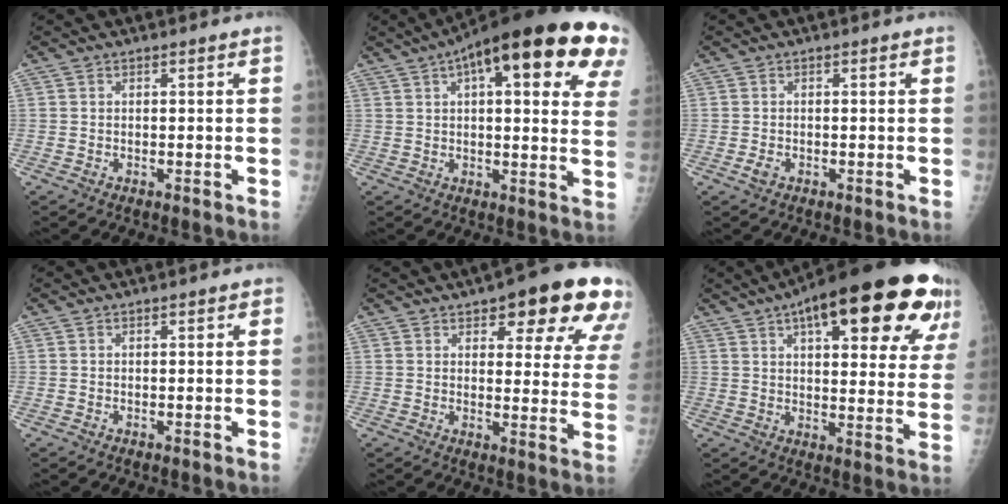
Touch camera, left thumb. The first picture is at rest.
{"total": 28.4, "force": [13.8, 8.8, 23.2], "torque": [-0.259, 0.028, 0.177]}
{"total": 1.3, "force": [-0.6, 1.0, 0.7], "torque": [-0.011, -0.001, -0.011]}
{"total": 0.7, "force": [0.3, 0.3, 0.6], "torque": [-0.007, 0.002, 0.001]}
{"total": 18.7, "force": [10.8, 6.6, 13.8], "torque": [-0.129, -0.035, 0.126]}
{"total": 28.2, "force": [15.0, 9.4, 22.0], "torque": [-0.272, -0.005, 0.204]}